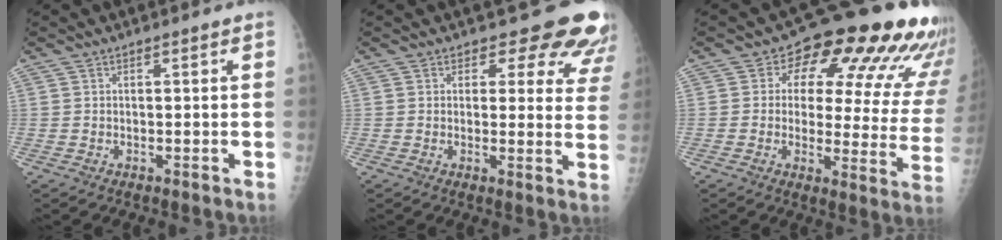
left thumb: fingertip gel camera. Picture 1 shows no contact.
{"total": 11.5, "force": [10.1, 5.1, 2.4], "torque": [0.034, -0.061, 0.083]}
{"total": 21.0, "force": [11.5, 9.4, 14.8], "torque": [-0.141, -0.040, 0.130]}